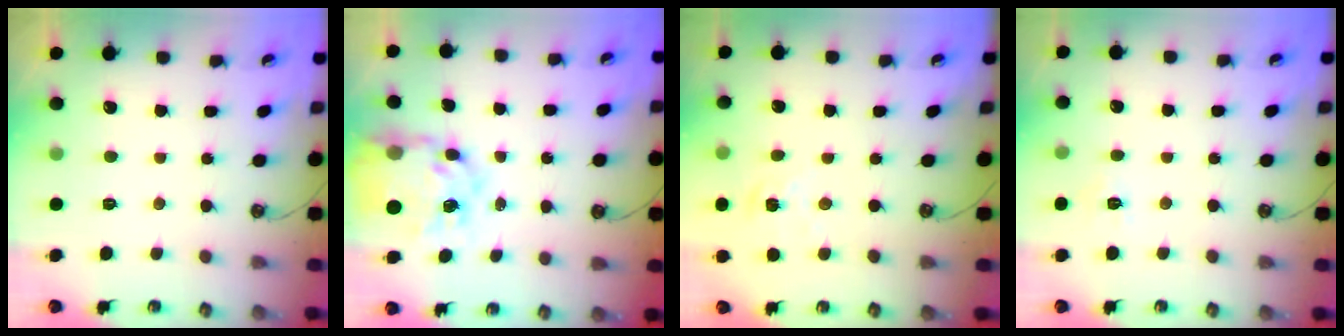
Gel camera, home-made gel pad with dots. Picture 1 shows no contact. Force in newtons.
{"total": 14.5, "press": 14.4, "slide": 1.4}
{"total": 1.6, "press": 1.6, "slide": 0.2}
{"total": 6.0, "press": 6.0, "slide": 0.7}